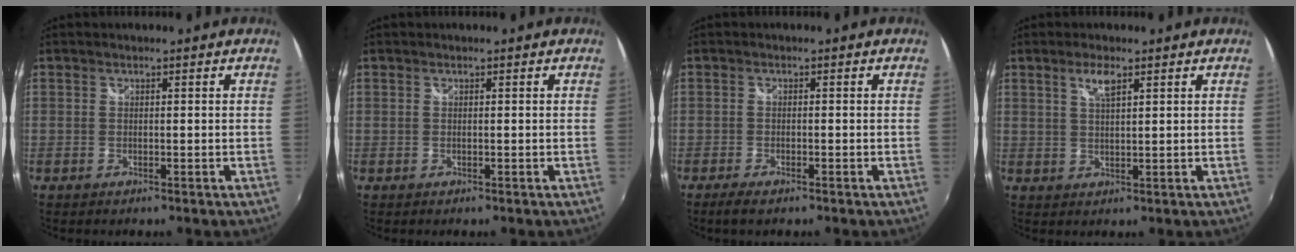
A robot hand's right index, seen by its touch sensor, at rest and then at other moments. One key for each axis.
{"total": 0.0}
{"total": 2.6, "fx": -2.0, "fy": 0.5, "fz": 1.6, "tx": -0.039, "ty": -0.009, "tz": -0.038}
{"total": 3.3, "fx": 1.9, "fy": 0.7, "fz": 2.5, "tx": -0.046, "ty": 0.002, "tz": 0.036}